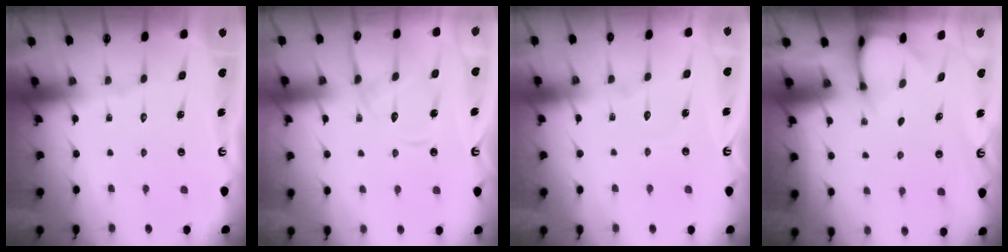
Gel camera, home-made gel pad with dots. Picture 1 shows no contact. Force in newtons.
{"total": 13.2, "press": 13.2, "slide": 1.2}
{"total": 3.8, "press": 3.8, "slide": 0.3}
{"total": 3.2, "press": 3.2, "slide": 0.3}